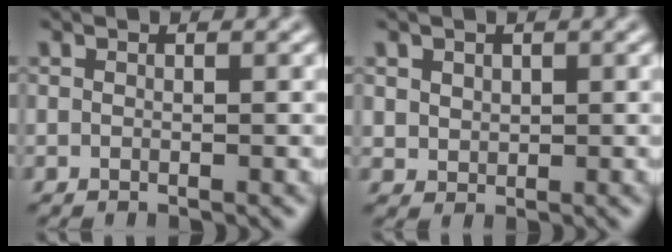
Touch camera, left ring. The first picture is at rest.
{"total": 1.3, "force": [0.6, 1.1, 0.4], "torque": [-0.011, -0.005, 0.017]}